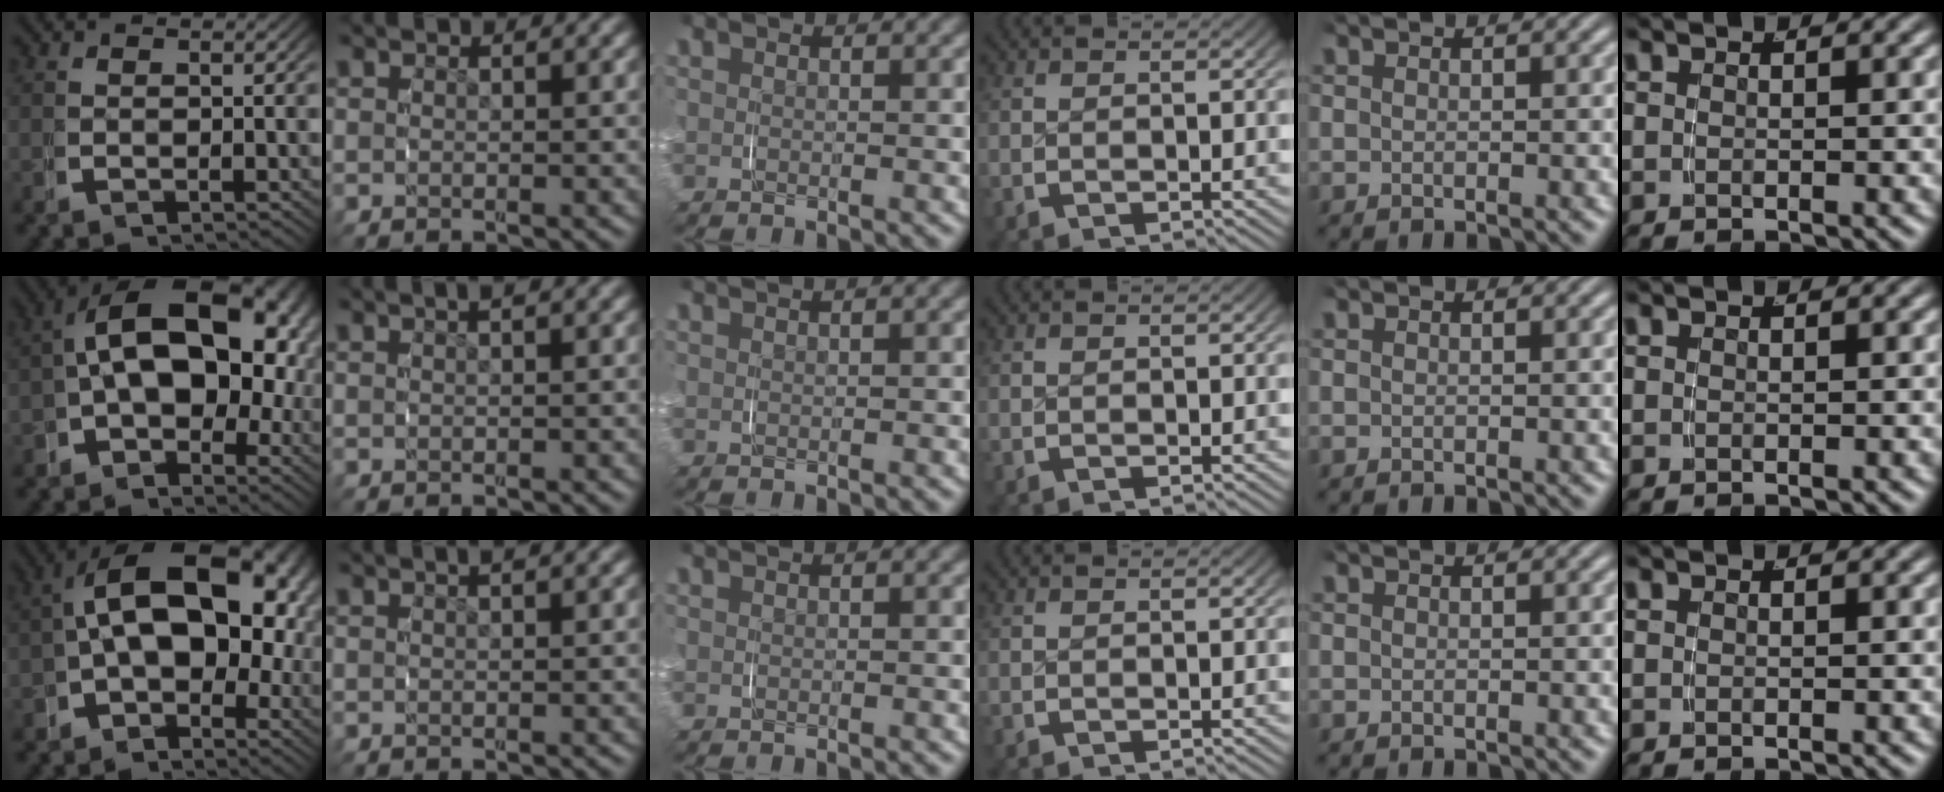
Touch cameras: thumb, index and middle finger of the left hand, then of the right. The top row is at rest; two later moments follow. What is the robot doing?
{"motion": "grasp_and_lifting", "object": "paper plate"}